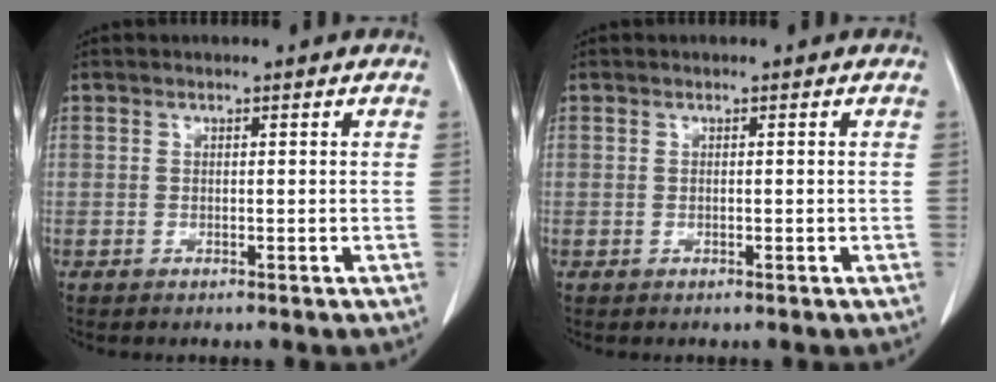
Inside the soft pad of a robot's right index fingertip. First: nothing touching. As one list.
[{"total": 0.0}]